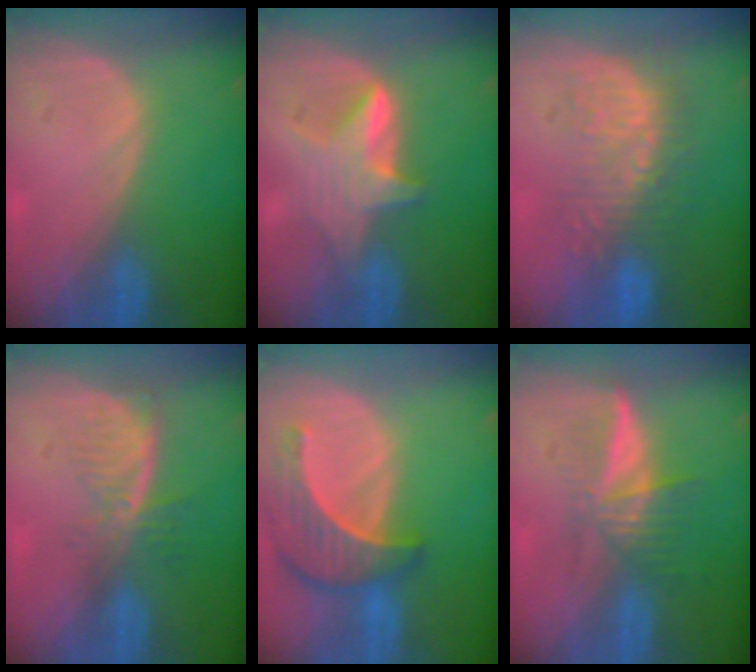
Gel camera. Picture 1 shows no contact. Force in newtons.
{"total": 6.1, "press": 5.8, "slide": 1.9}
{"total": 8.8, "press": 8.6, "slide": 2.0}
{"total": 5.9, "press": 5.0, "slide": 3.1}
{"total": 8.1, "press": 7.6, "slide": 2.8}
{"total": 6.0, "press": 5.4, "slide": 2.6}